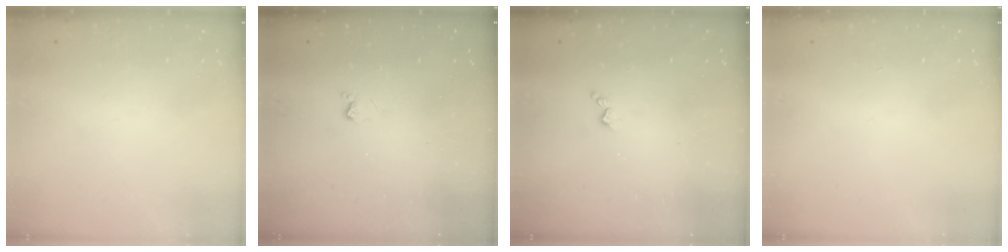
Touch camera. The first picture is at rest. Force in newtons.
{"total": 2.6, "press": 2.6, "slide": 0.5}
{"total": 3.0, "press": 2.9, "slide": 0.6}
{"total": 0.0}